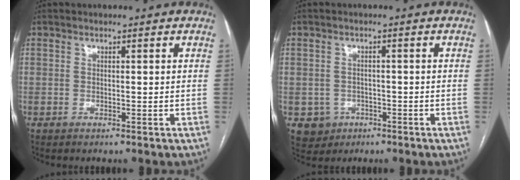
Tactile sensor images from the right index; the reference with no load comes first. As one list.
[{"total": 3.9, "force": [-1.4, 3.7, 0.3], "torque": [0.001, 0.010, -0.012]}]